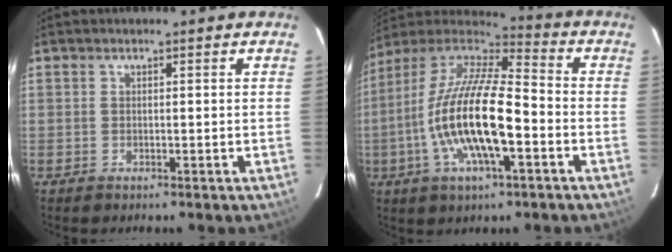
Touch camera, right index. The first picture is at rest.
{"total": 19.7, "force": [-5.2, 5.8, 18.1], "torque": [-0.346, -0.013, -0.106]}